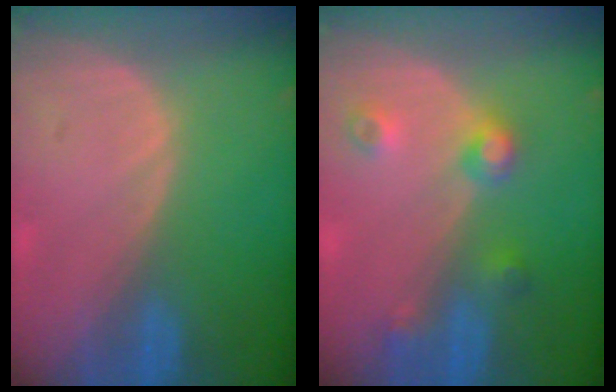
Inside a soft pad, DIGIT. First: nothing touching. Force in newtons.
{"total": 4.5, "press": 4.0, "slide": 2.1}